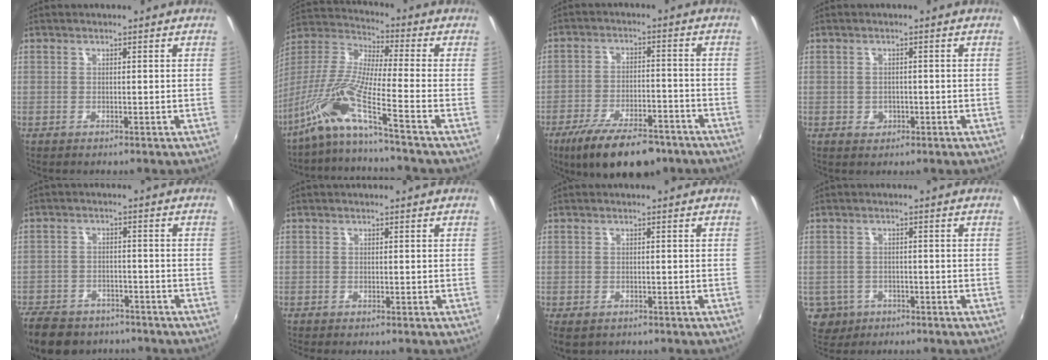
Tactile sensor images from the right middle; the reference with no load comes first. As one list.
[{"total": 11.2, "force": [-7.5, -2.2, 8.0], "torque": [-0.143, -0.018, -0.151]}, {"total": 15.6, "force": [-11.4, 5.6, 9.2], "torque": [-0.181, -0.029, -0.175]}, {"total": 2.2, "force": [-0.7, 1.9, 0.7], "torque": [-0.013, -0.002, -0.008]}, {"total": 14.5, "force": [-11.0, 7.7, 5.6], "torque": [-0.153, -0.008, -0.172]}, {"total": 0.8, "force": [-0.6, 0.2, 0.3], "torque": [-0.010, -0.004, -0.011]}, {"total": 4.1, "force": [-2.4, 2.4, 2.3], "torque": [-0.045, -0.021, -0.034]}, {"total": 5.6, "force": [-2.4, 5.0, 1.3], "torque": [-0.041, 0.000, -0.032]}]